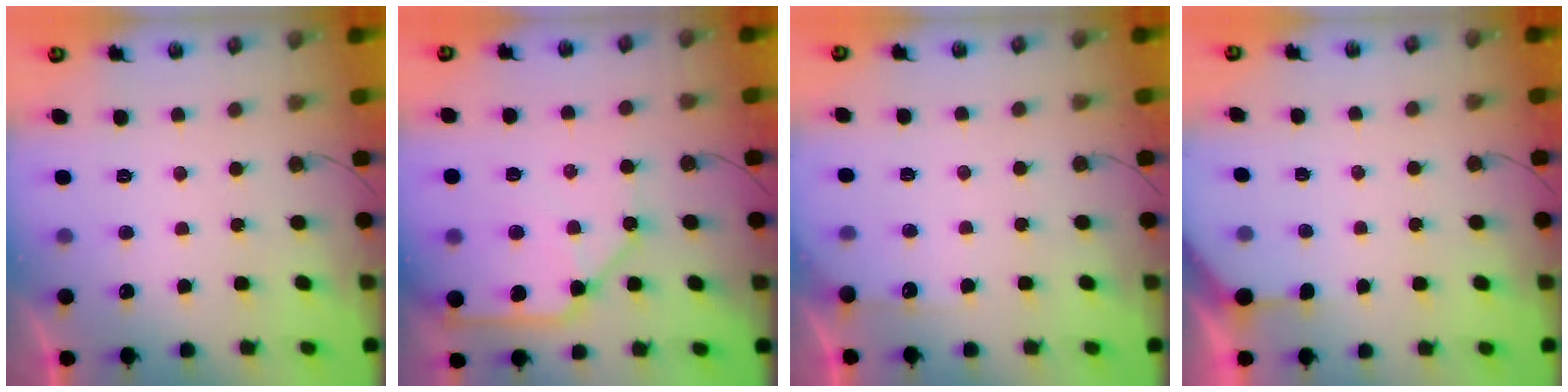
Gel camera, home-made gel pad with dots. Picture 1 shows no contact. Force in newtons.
{"total": 13.3, "press": 13.2, "slide": 2.0}
{"total": 3.8, "press": 3.8, "slide": 0.4}
{"total": 2.0, "press": 2.0, "slide": 0.2}